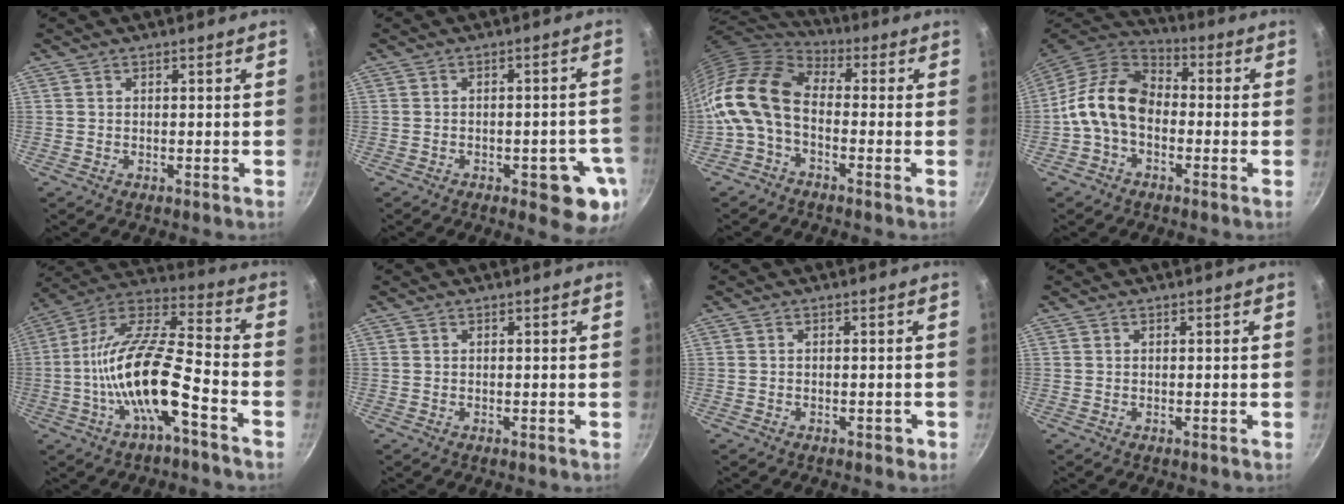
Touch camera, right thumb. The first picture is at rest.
{"total": 9.3, "force": [-3.7, 3.8, 7.7], "torque": [-0.054, 0.015, -0.042]}
{"total": 14.4, "force": [-1.9, 9.0, 11.0], "torque": [-0.208, 0.031, -0.057]}
{"total": 12.6, "force": [-1.5, 8.9, 8.9], "torque": [-0.137, 0.037, -0.049]}
{"total": 18.0, "force": [-6.5, 5.6, 15.9], "torque": [-0.292, 0.050, -0.133]}
{"total": 0.0}
{"total": 1.2, "force": [-0.6, 0.8, 0.7], "torque": [-0.006, 0.010, -0.002]}
{"total": 0.0}